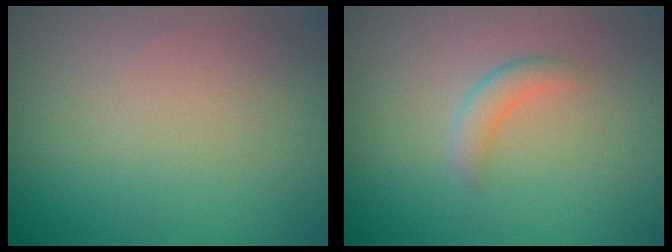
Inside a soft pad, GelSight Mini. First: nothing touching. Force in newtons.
{"total": 1.8, "press": 1.8, "slide": 0.1}